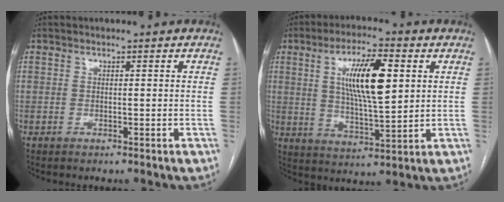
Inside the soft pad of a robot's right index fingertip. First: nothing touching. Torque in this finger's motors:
{"motor_torque": [0.43, 0.16, 0.33, 0.11]}